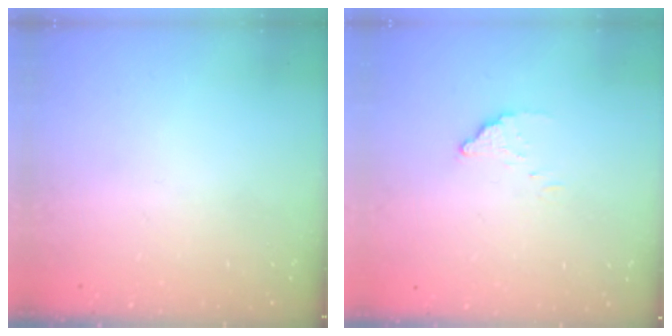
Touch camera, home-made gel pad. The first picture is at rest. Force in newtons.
{"total": 3.9, "press": 3.9, "slide": 0.1}